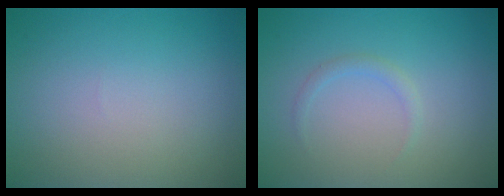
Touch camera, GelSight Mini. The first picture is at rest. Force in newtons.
{"total": 0.9, "press": 0.9, "slide": 0.1}